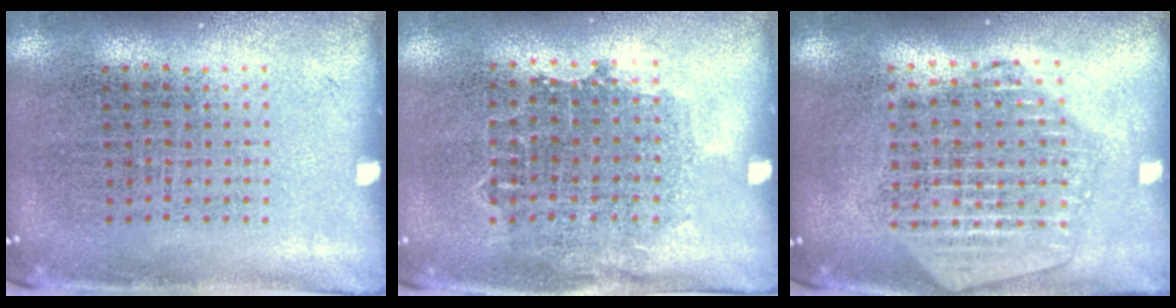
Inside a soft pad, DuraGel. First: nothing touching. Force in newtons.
{"total": 0.8, "press": 0.7, "slide": 0.5}
{"total": 2.0, "press": 1.9, "slide": 0.8}